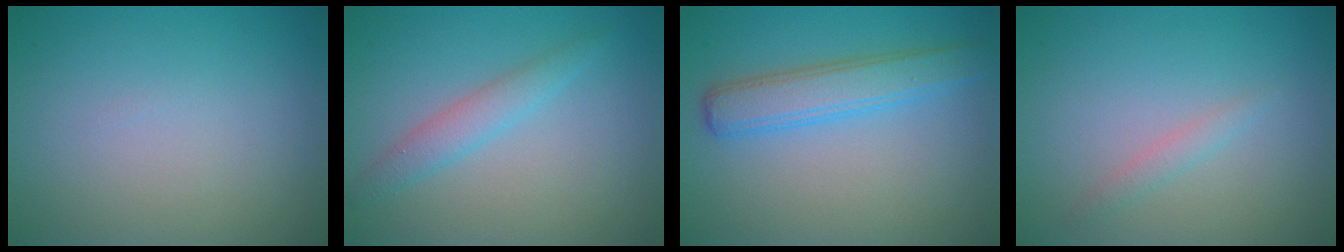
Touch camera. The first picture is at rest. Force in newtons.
{"total": 2.2, "press": 2.2, "slide": 0.1}
{"total": 4.0, "press": 4.0, "slide": 0.0}
{"total": 1.1, "press": 1.1, "slide": 0.2}